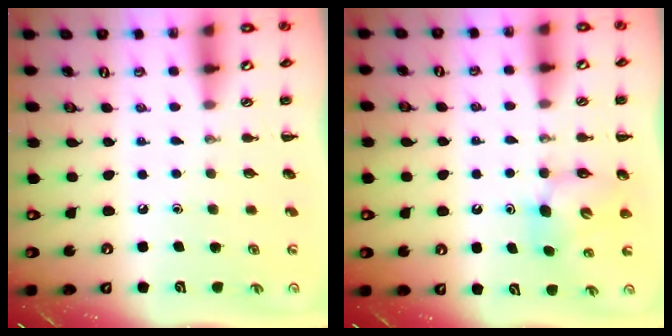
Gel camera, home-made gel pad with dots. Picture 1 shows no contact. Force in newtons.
{"total": 6.1, "press": 6.1, "slide": 0.7}